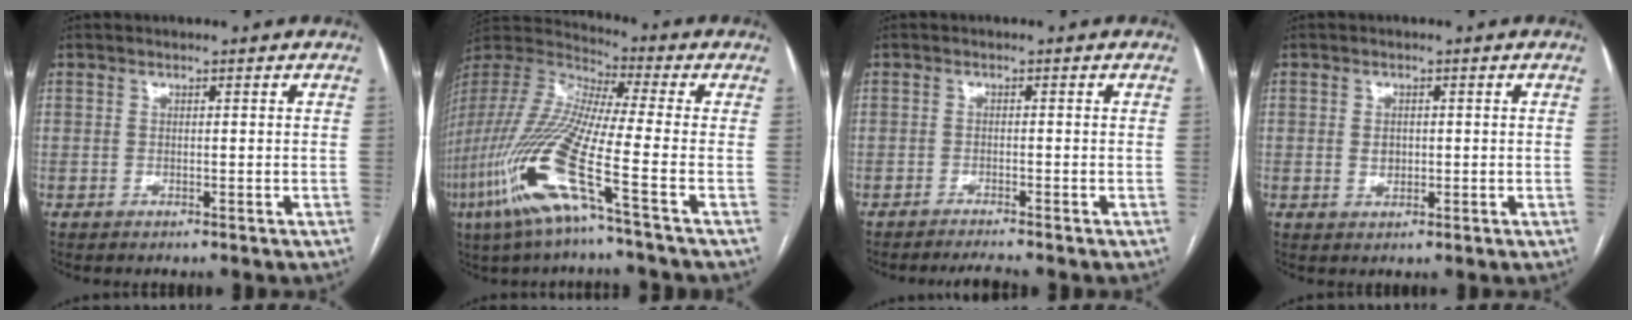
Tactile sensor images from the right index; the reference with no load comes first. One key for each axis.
{"total": 18.1, "fx": -7.6, "fy": 0.2, "fz": 16.5, "tx": -0.374, "ty": -0.034, "tz": -0.160}
{"total": 2.1, "fx": -1.9, "fy": -0.7, "fz": 0.4, "tx": -0.014, "ty": -0.012, "tz": -0.033}
{"total": 2.2, "fx": 0.0, "fy": 1.7, "fz": 1.4, "tx": -0.024, "ty": 0.001, "tz": 0.004}